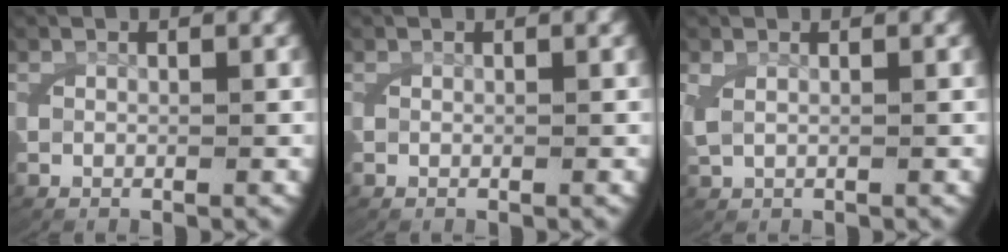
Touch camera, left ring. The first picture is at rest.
{"total": 0.0}
{"total": 1.2, "force": [0.6, 0.5, 0.9], "torque": [-0.032, -0.001, 0.018]}